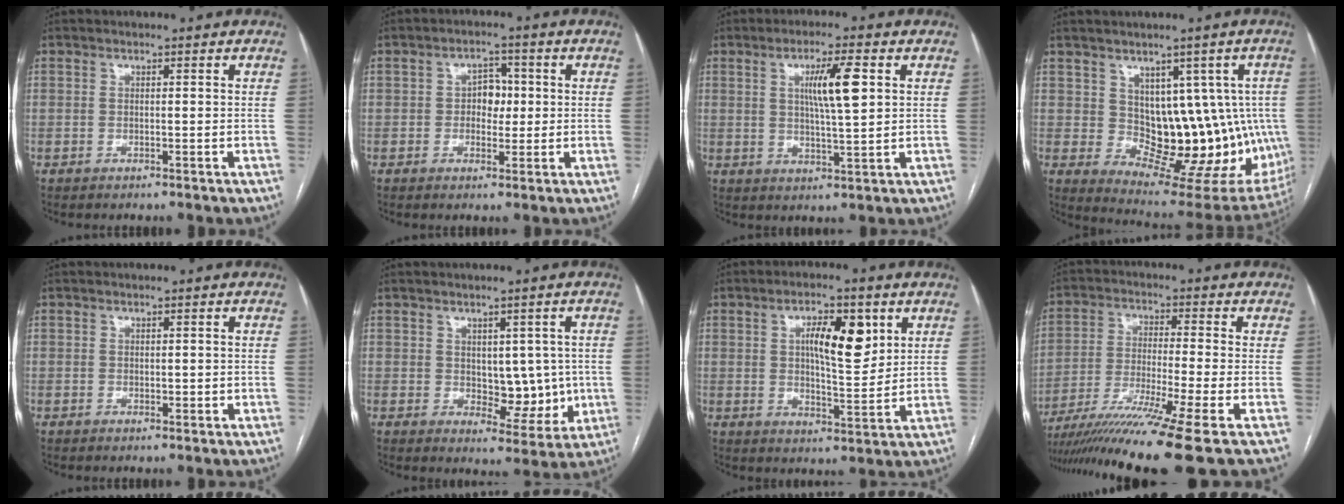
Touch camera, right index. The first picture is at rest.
{"total": 4.0, "force": [0.1, 2.7, 2.9], "torque": [-0.038, 0.012, 0.002]}
{"total": 7.5, "force": [2.1, 0.6, 7.2], "torque": [-0.128, 0.002, 0.036]}
{"total": 13.7, "force": [1.1, 8.7, 10.5], "torque": [-0.106, 0.015, 0.039]}
{"total": 1.1, "force": [0.2, 0.8, 0.8], "torque": [-0.008, -0.001, 0.004]}
{"total": 7.2, "force": [0.2, 4.2, 5.8], "torque": [-0.063, 0.002, 0.019]}
{"total": 9.3, "force": [3.3, 2.9, 8.2], "torque": [-0.135, 0.007, 0.057]}
{"total": 14.9, "force": [-11.0, -2.8, 9.7], "torque": [-0.170, -0.038, -0.188]}